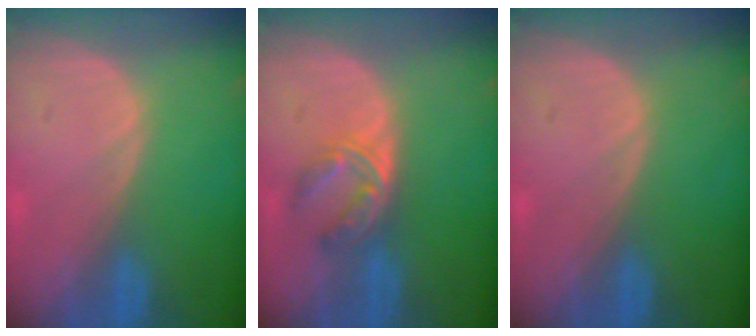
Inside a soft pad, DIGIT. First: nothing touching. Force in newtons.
{"total": 5.6, "press": 4.6, "slide": 3.2}
{"total": 0.0}